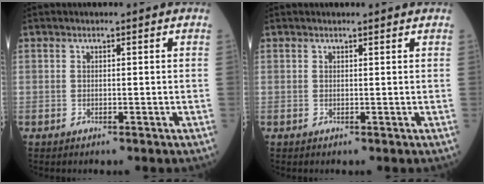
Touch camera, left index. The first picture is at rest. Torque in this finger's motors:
{"motor_torque": [0.06, 0.33, -0.41, -0.01]}